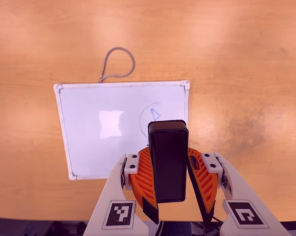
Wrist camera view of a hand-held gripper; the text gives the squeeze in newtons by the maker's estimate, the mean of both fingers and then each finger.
{"total": 7.4, "left": 8.2, "right": 6.5}